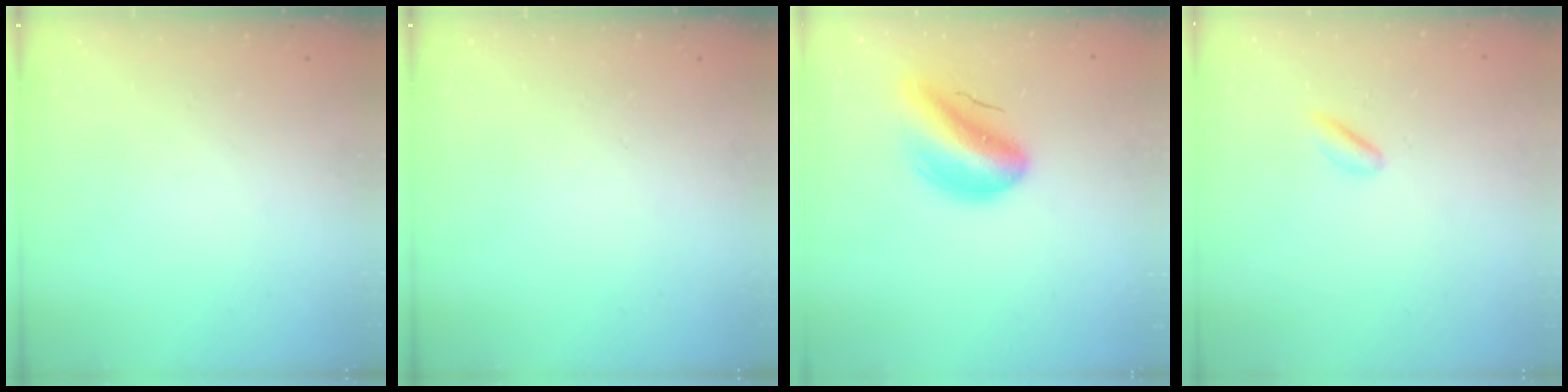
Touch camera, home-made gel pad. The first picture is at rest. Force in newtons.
{"total": 0.0}
{"total": 11.4, "press": 10.9, "slide": 3.3}
{"total": 2.1, "press": 2.0, "slide": 0.7}